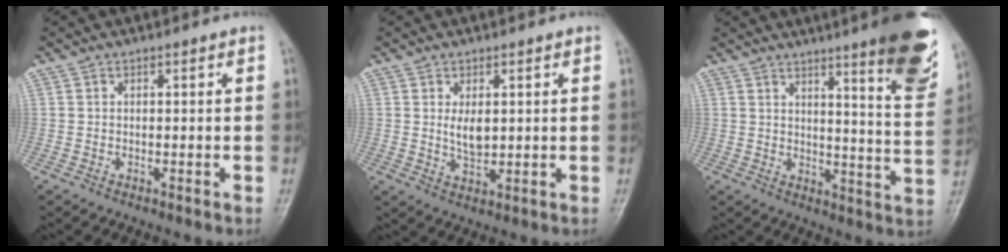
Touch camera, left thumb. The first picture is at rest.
{"total": 3.9, "force": [0.9, 2.0, 3.2], "torque": [-0.049, -0.013, 0.022]}
{"total": 16.5, "force": [10.4, 2.1, 12.6], "torque": [-0.137, -0.066, 0.131]}